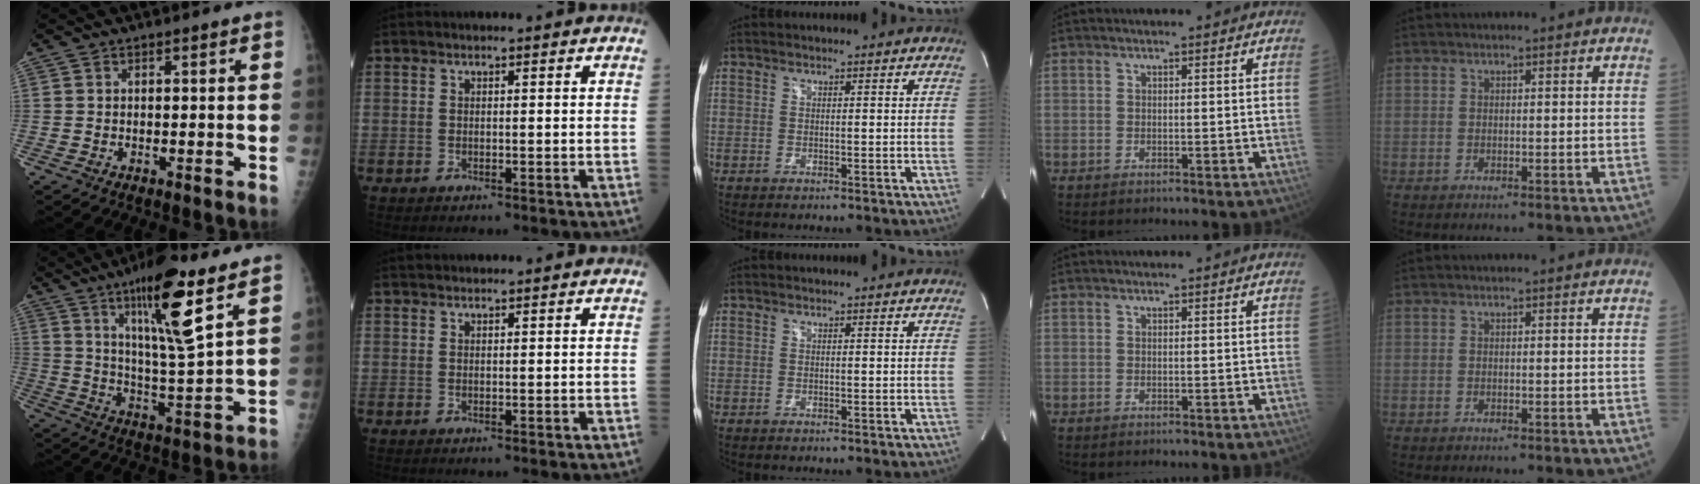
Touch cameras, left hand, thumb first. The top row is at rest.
{"thumb": {"total": 16.1, "force": [9.0, 2.5, 13.2], "torque": [-0.215, -0.056, 0.156]}, "index": {"total": 1.8, "force": [1.7, 0.2, 0.5], "torque": [-0.006, 0.024, 0.031]}}